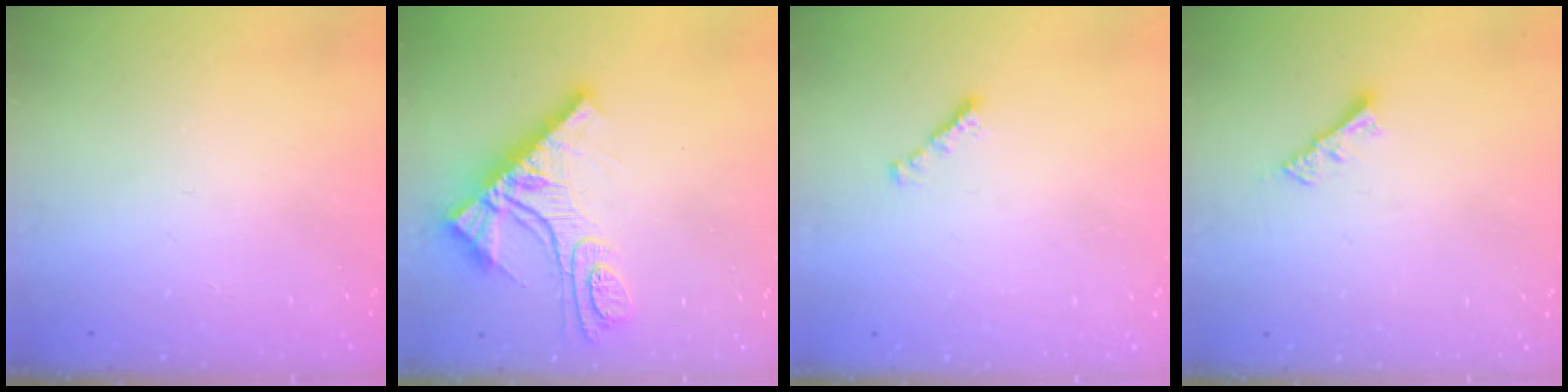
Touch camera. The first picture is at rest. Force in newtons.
{"total": 11.8, "press": 11.8, "slide": 1.2}
{"total": 1.8, "press": 1.7, "slide": 0.6}
{"total": 4.2, "press": 4.2, "slide": 0.3}